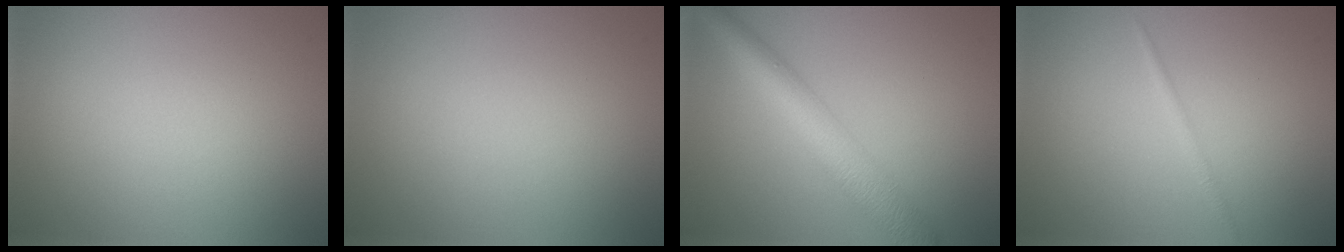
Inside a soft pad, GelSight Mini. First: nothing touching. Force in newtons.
{"total": 0.0}
{"total": 5.6, "press": 5.5, "slide": 0.2}
{"total": 0.8, "press": 0.8, "slide": 0.0}